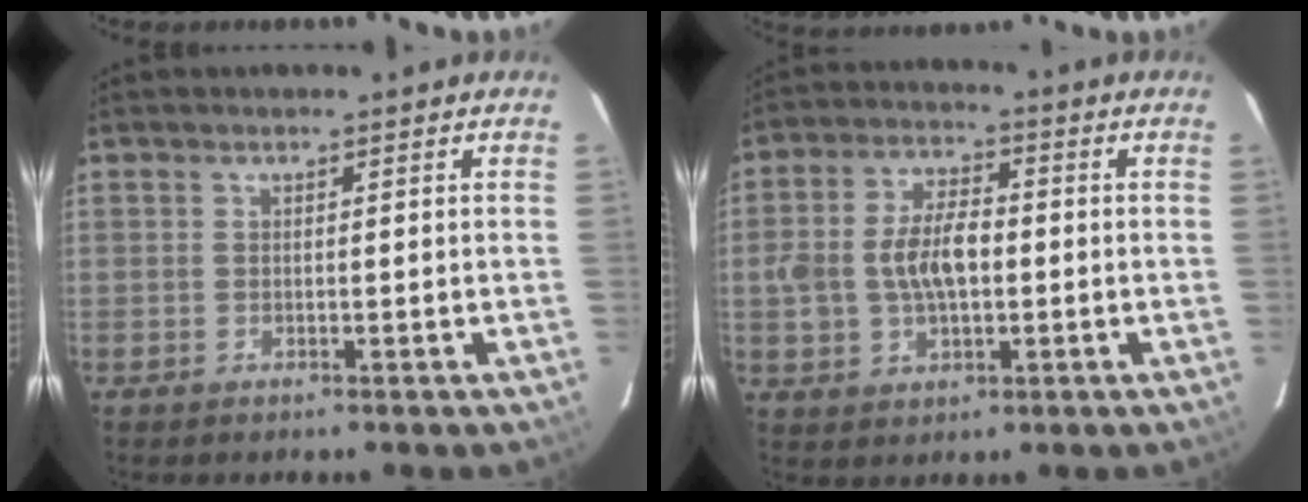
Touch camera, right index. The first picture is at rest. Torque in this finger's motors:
{"motor_torque": [0.44, -0.05, 0.29, 0.12]}